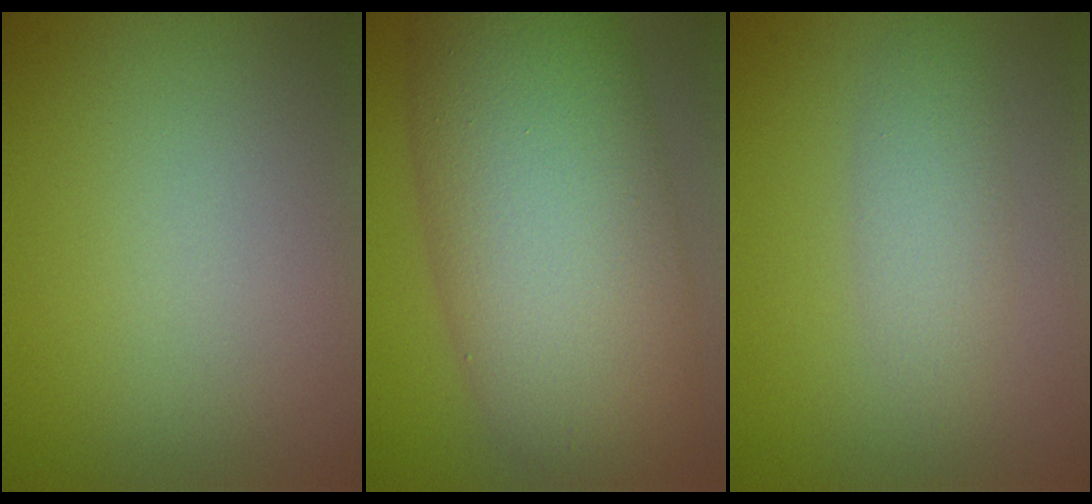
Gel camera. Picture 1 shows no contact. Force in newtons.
{"total": 13.3, "press": 13.3, "slide": 0.3}
{"total": 2.4, "press": 2.4, "slide": 0.1}